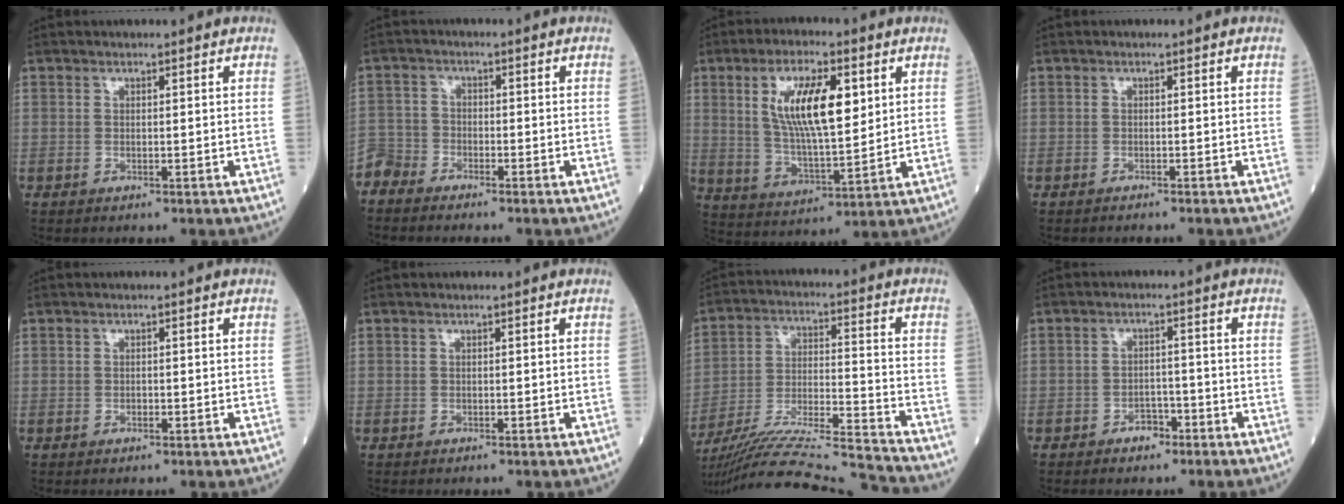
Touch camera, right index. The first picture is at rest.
{"total": 4.2, "force": [-4.0, 1.4, -0.3], "torque": [0.008, -0.006, -0.086]}
{"total": 12.5, "force": [3.9, 3.6, 11.3], "torque": [-0.221, 0.005, 0.075]}
{"total": 1.6, "force": [-1.4, -0.1, 0.6], "torque": [-0.012, -0.001, -0.017]}
{"total": 0.5, "force": [-0.3, 0.2, 0.3], "torque": [-0.009, 0.001, -0.002]}
{"total": 0.0}
{"total": 22.3, "force": [-20.8, -1.6, 7.8], "torque": [-0.150, -0.027, -0.333]}
{"total": 2.8, "force": [-1.9, 1.6, 1.3], "torque": [-0.019, 0.005, -0.029]}